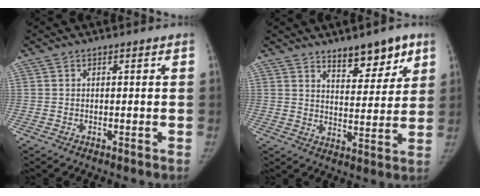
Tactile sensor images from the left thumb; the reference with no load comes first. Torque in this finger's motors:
{"motor_torque": [0.00, 0.02, 0.35, -0.06, 0.00]}